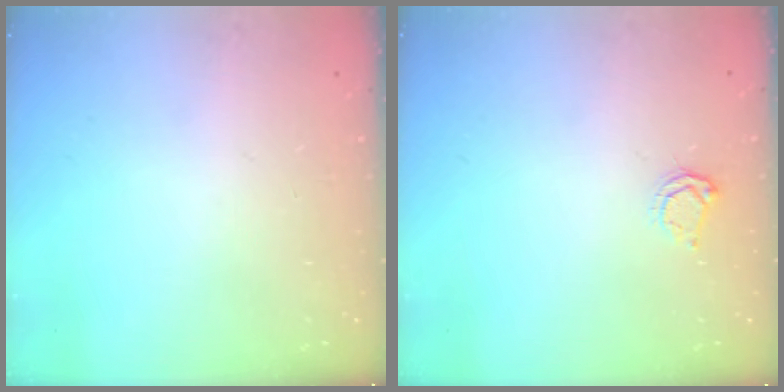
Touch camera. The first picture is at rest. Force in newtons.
{"total": 3.5, "press": 3.5, "slide": 0.4}